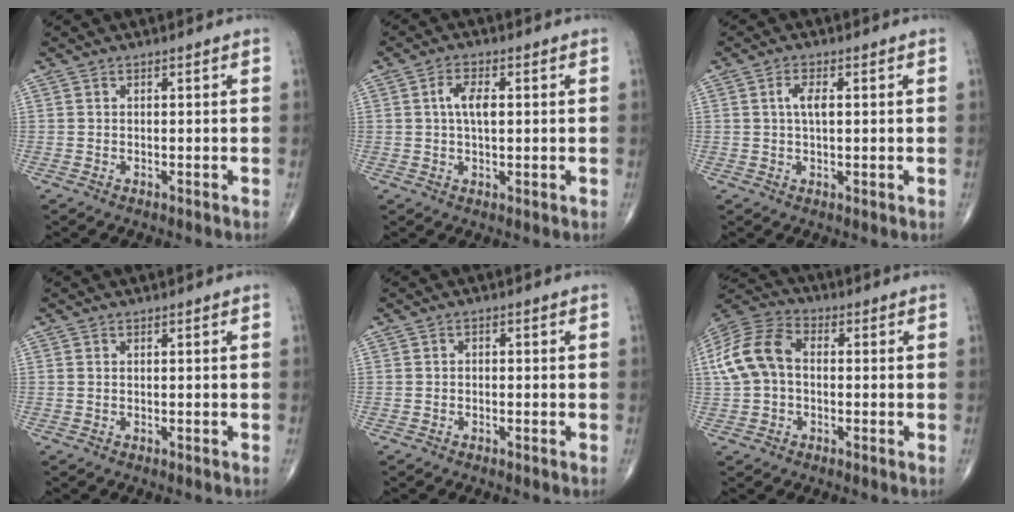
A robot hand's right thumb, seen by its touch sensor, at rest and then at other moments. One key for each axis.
{"total": 5.1, "fx": 0.8, "fy": 2.3, "fz": 4.5, "tx": -0.084, "ty": 0.000, "tz": 0.010}
{"total": 3.8, "fx": 0.7, "fy": 1.6, "fz": 3.4, "tx": -0.063, "ty": -0.003, "tz": 0.009}
{"total": 0.0}
{"total": 0.6, "fx": -0.3, "fy": 0.4, "fz": 0.2, "tx": 0.005, "ty": 0.002, "tz": -0.010}
{"total": 12.6, "fx": 0.4, "fy": 8.8, "fz": 9.0, "tx": -0.187, "ty": 0.034, "tz": -0.003}